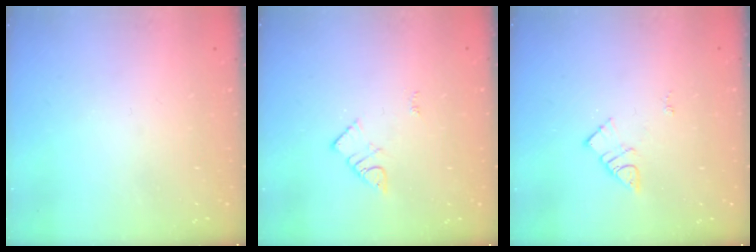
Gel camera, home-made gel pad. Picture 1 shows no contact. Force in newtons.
{"total": 3.0, "press": 3.0, "slide": 0.2}
{"total": 6.6, "press": 6.6, "slide": 0.7}